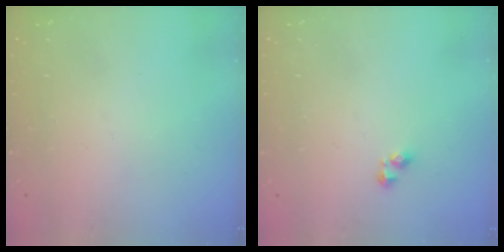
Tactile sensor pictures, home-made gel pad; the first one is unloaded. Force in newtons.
{"total": 2.7, "press": 2.7, "slide": 0.4}